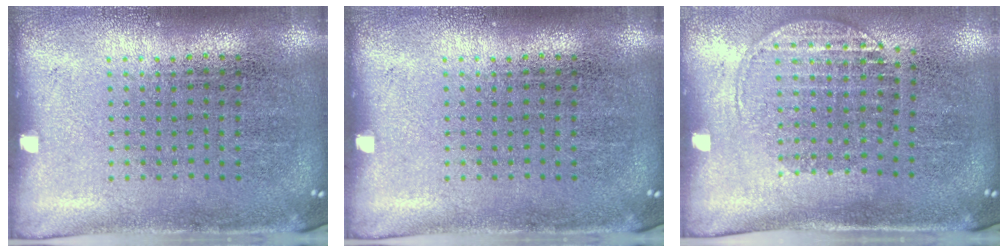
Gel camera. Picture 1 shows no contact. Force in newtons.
{"total": 0.0}
{"total": 1.5, "press": 1.3, "slide": 0.8}